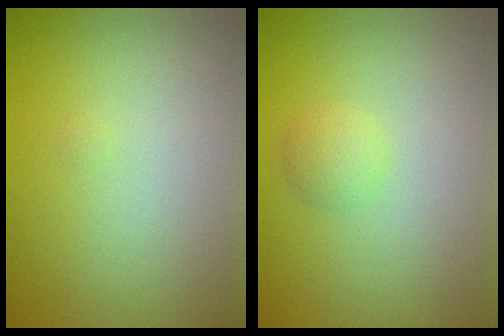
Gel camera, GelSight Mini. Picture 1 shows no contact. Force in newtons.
{"total": 1.3, "press": 1.3, "slide": 0.0}